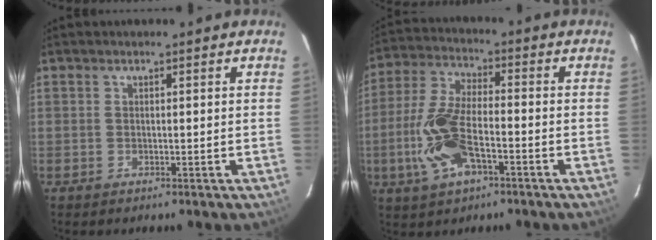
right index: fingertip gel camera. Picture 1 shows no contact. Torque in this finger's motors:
{"motor_torque": [0.38, -0.12, 0.42, 0.21]}